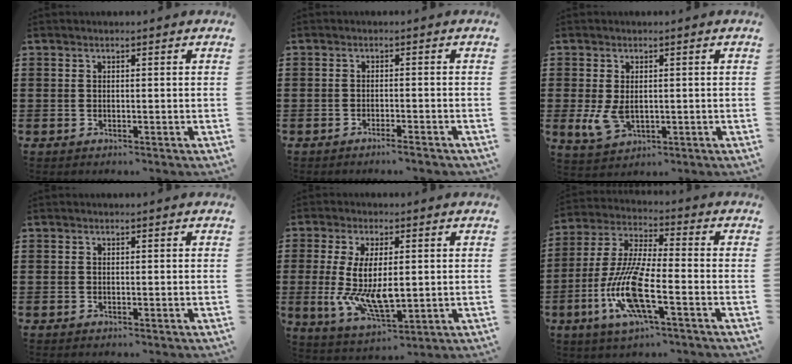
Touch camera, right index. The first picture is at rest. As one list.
[{"total": 1.6, "force": [-1.5, -0.2, 0.7], "torque": [-0.012, 0.000, -0.028]}, {"total": 3.9, "force": [-0.2, 2.3, 3.1], "torque": [-0.071, -0.002, -0.003]}, {"total": 0.0}, {"total": 10.3, "force": [-0.2, 4.3, 9.3], "torque": [-0.198, -0.009, -0.001]}, {"total": 12.0, "force": [-4.7, 2.5, 10.8], "torque": [-0.242, -0.015, -0.093]}]